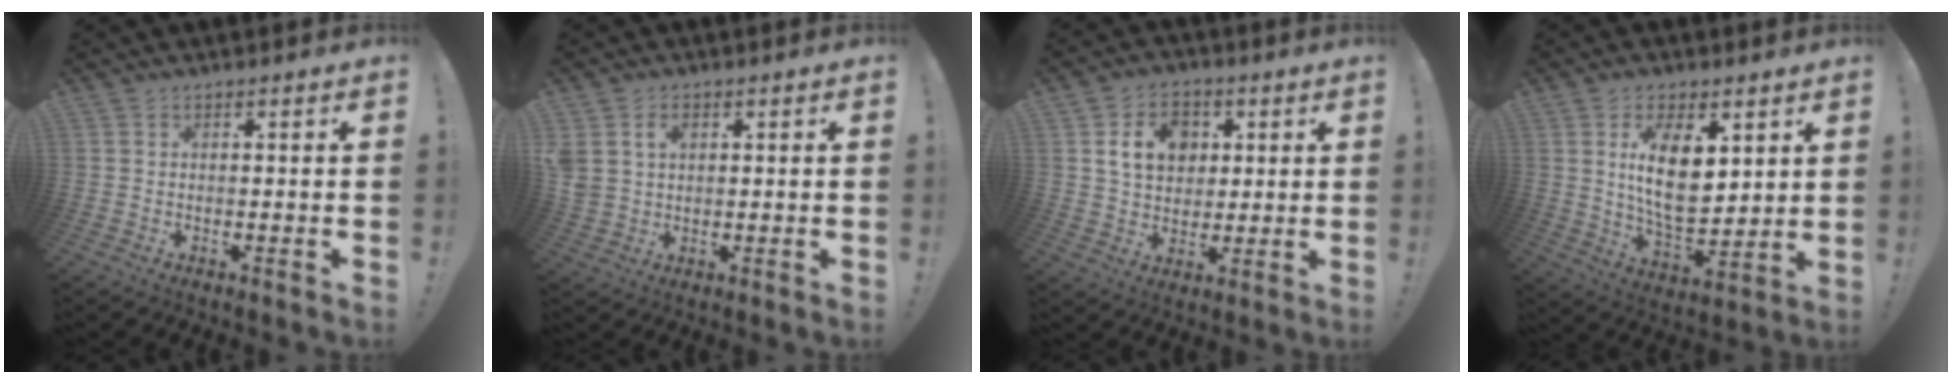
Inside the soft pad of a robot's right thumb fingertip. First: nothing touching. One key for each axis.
{"total": 5.0, "fx": 1.8, "fy": 3.9, "fz": 2.6, "tx": -0.050, "ty": 0.000, "tz": 0.033}
{"total": 12.1, "fx": 3.8, "fy": 9.8, "fz": 6.0, "tx": -0.084, "ty": -0.002, "tz": 0.076}
{"total": 14.0, "fx": 4.1, "fy": 7.3, "fz": 11.3, "tx": -0.206, "ty": -0.029, "tz": 0.070}